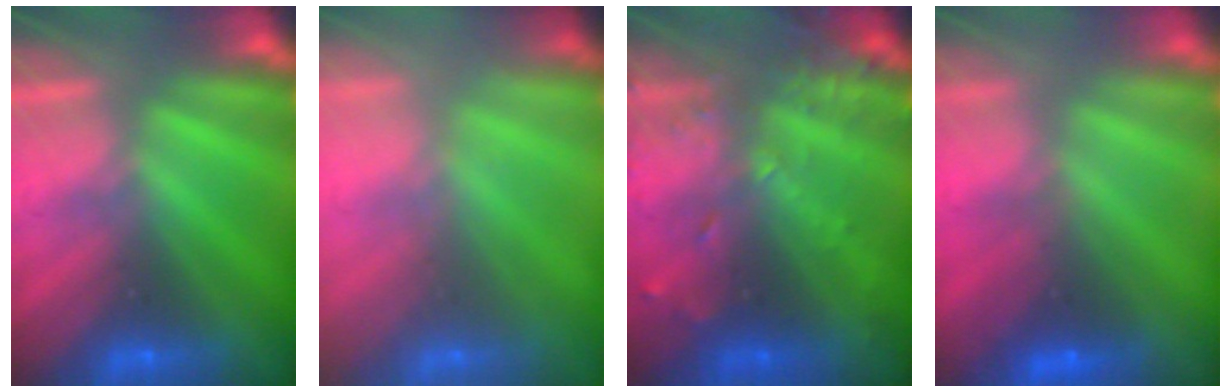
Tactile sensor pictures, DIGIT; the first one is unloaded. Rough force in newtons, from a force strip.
{"total": 7.3}
{"total": 7.5}
{"total": 2.2}